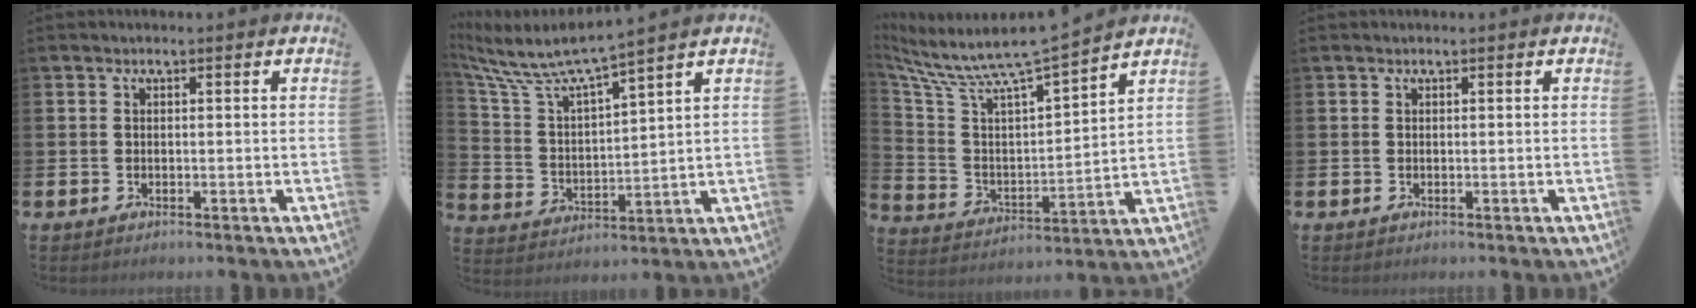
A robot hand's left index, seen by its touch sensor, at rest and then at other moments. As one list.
[{"total": 6.0, "force": [5.5, 0.1, 2.4], "torque": [-0.079, -0.044, 0.087]}, {"total": 8.7, "force": [7.9, 0.5, 3.7], "torque": [-0.110, -0.058, 0.126]}, {"total": 0.0}]